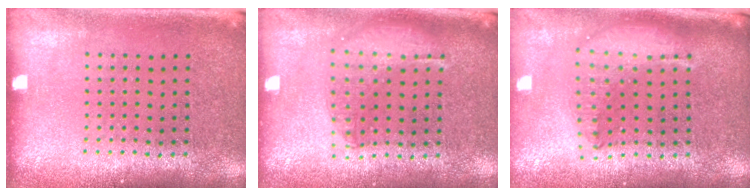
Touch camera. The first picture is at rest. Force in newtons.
{"total": 1.3, "press": 1.3, "slide": 0.4}
{"total": 2.0, "press": 1.6, "slide": 1.2}